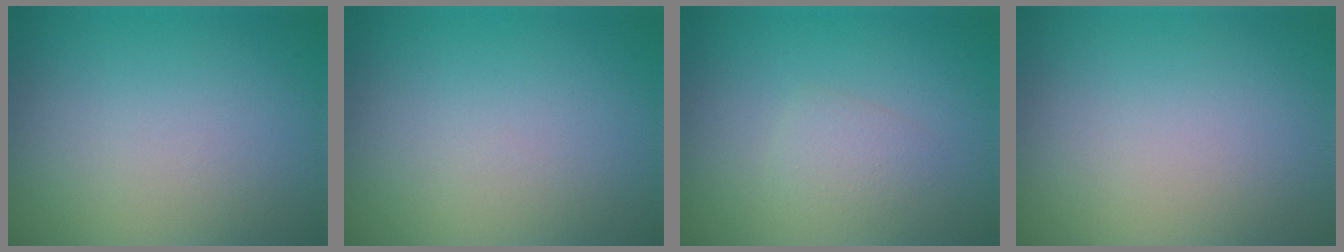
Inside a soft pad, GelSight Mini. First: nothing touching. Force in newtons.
{"total": 0.0}
{"total": 1.4, "press": 1.4, "slide": 0.1}
{"total": 0.0}